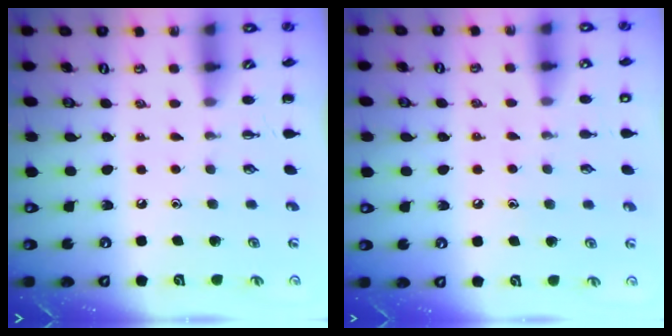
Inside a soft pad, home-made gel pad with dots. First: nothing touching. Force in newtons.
{"total": 6.0, "press": 5.8, "slide": 1.4}